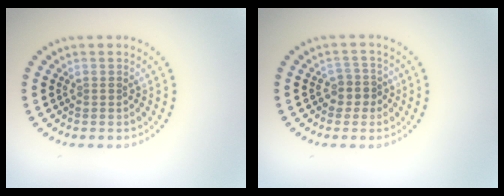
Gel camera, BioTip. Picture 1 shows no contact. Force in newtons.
{"total": 1.8, "press": 1.5, "slide": 1.1}